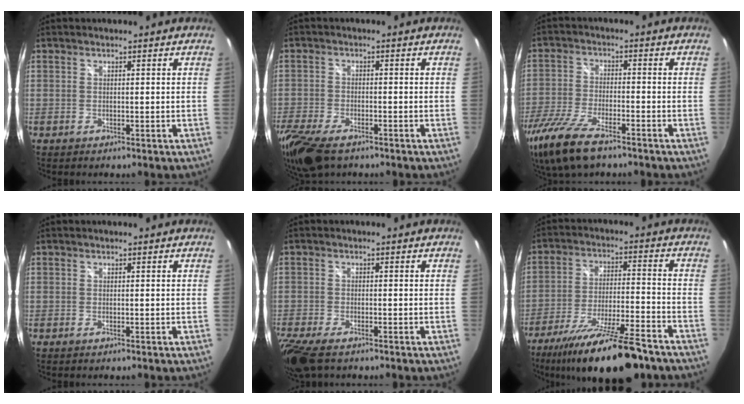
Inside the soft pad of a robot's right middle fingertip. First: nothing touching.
{"total": 13.2, "force": [-9.3, 5.5, 7.6], "torque": [-0.195, -0.052, -0.171]}
{"total": 14.7, "force": [-10.3, 4.5, 9.4], "torque": [-0.215, -0.043, -0.197]}
{"total": 0.0}
{"total": 8.3, "force": [-5.9, 2.7, 5.2], "torque": [-0.128, -0.041, -0.114]}
{"total": 20.0, "force": [-15.5, 3.2, 12.1], "torque": [-0.227, -0.042, -0.245]}